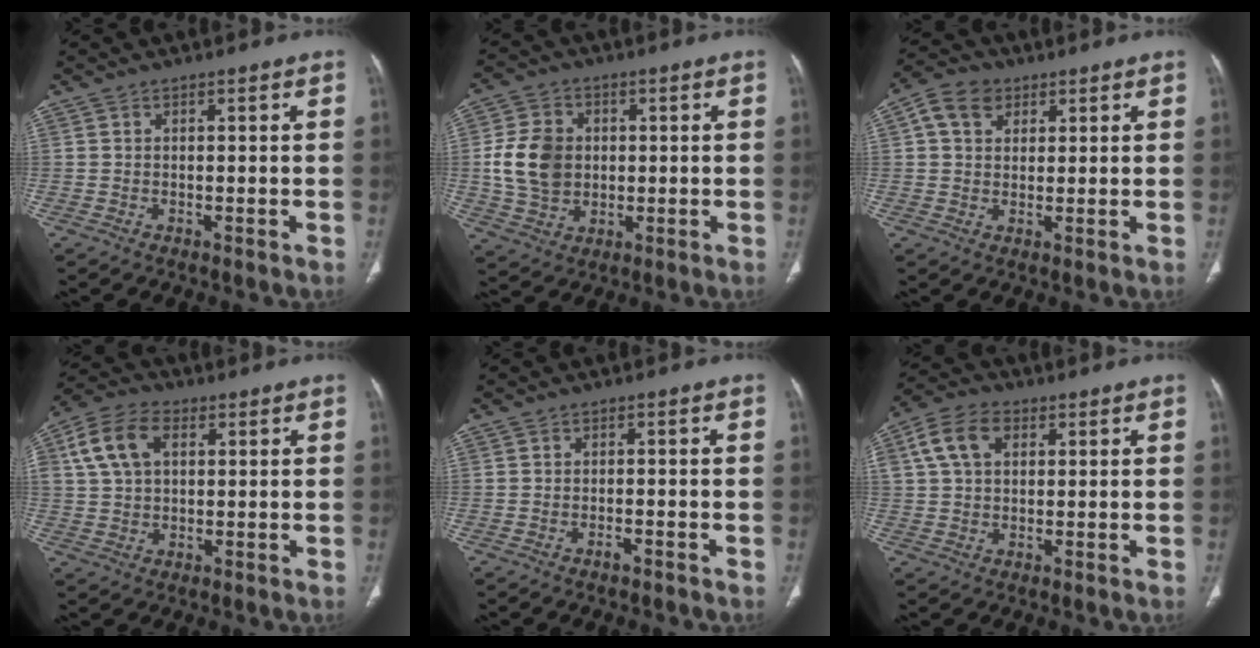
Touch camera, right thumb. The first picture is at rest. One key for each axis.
{"total": 10.8, "fx": 0.6, "fy": 8.5, "fz": 6.5, "tx": -0.104, "ty": 0.002, "tz": 0.016}
{"total": 6.7, "fx": 2.6, "fy": 5.1, "fz": 3.4, "tx": -0.047, "ty": 0.005, "tz": 0.043}
{"total": 10.1, "fx": 2.9, "fy": 6.7, "fz": 7.0, "tx": -0.135, "ty": 0.016, "tz": 0.048}
{"total": 1.3, "fx": -1.0, "fy": 0.2, "fz": 0.7, "tx": -0.017, "ty": 0.009, "tz": -0.017}
{"total": 8.3, "fx": 2.5, "fy": 5.7, "fz": 5.4, "tx": -0.102, "ty": 0.014, "tz": 0.041}